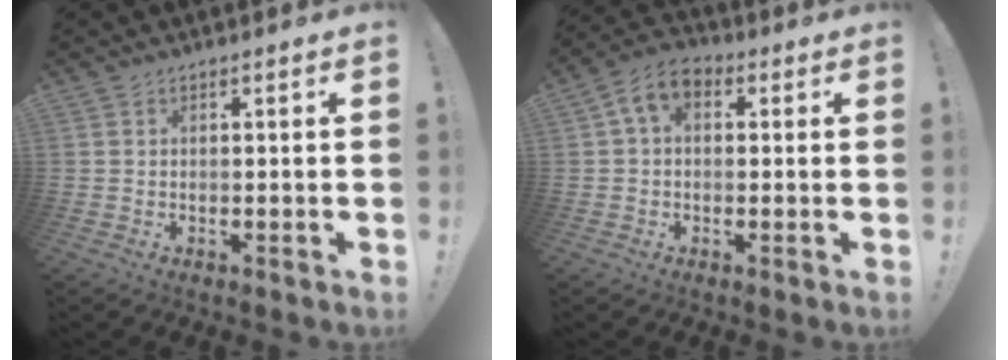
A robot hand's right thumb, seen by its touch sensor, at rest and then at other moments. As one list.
[{"total": 7.2, "force": [1.7, 4.6, 5.2], "torque": [-0.094, 0.007, 0.039]}]